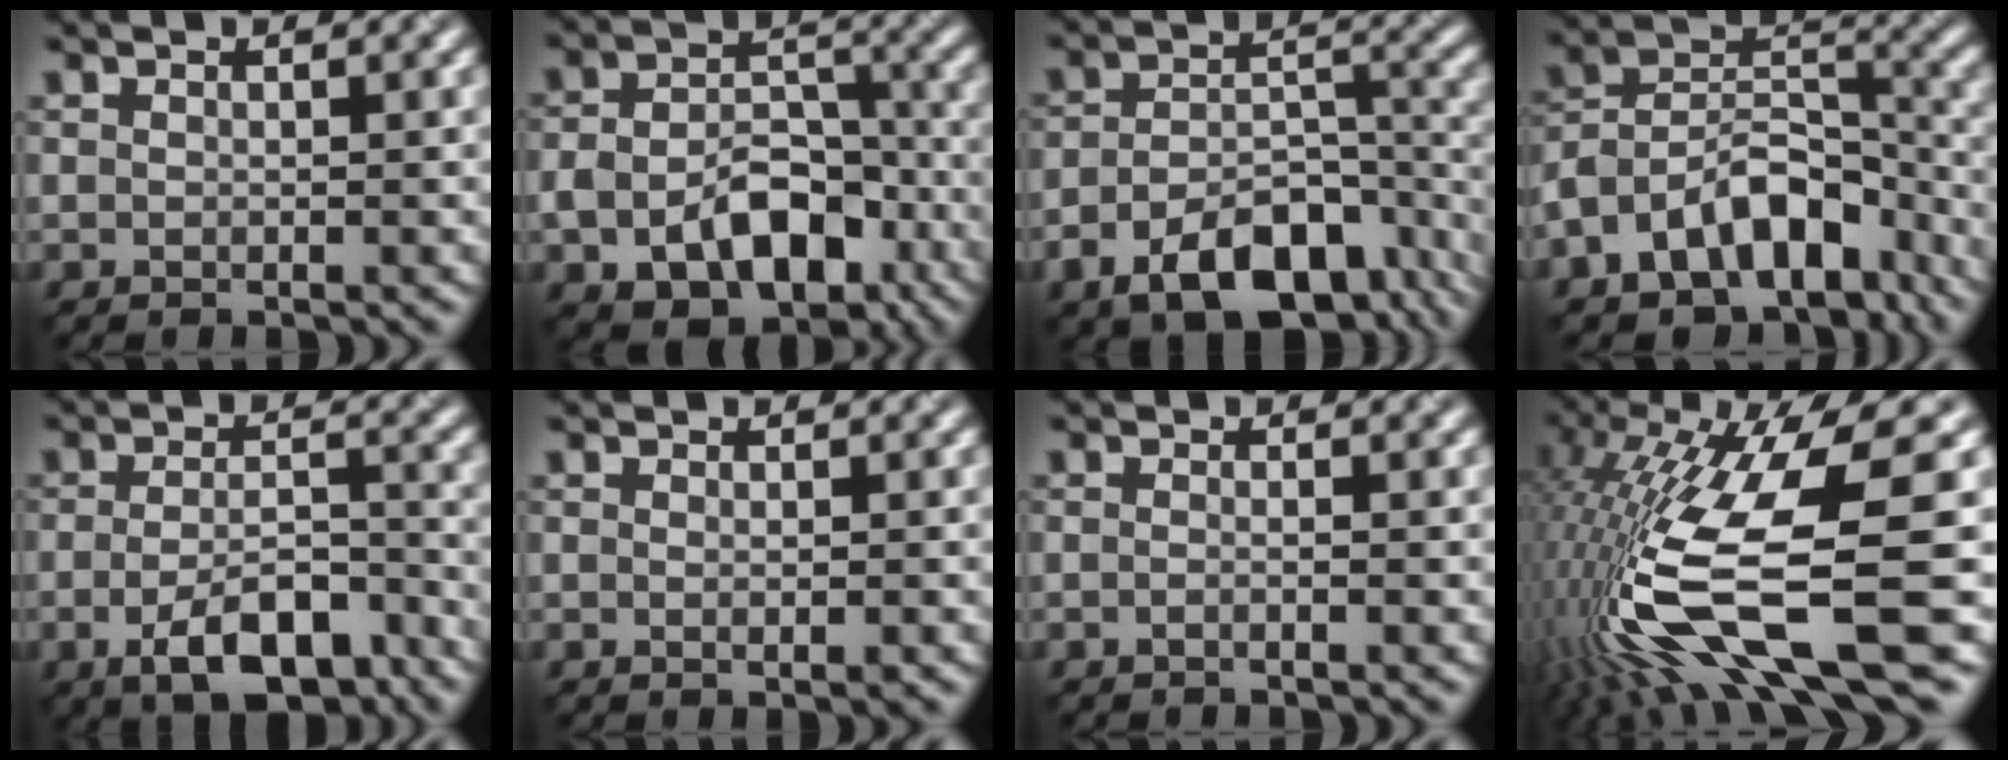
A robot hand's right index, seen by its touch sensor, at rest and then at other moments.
{"total": 9.4, "force": [-4.6, 5.7, 5.9], "torque": [-0.109, -0.007, -0.053]}
{"total": 9.8, "force": [-6.3, 4.6, 6.0], "torque": [-0.105, -0.003, -0.084]}
{"total": 10.8, "force": [-7.2, 5.8, 5.7], "torque": [-0.095, 0.023, -0.128]}
{"total": 6.0, "force": [-3.8, 1.8, 4.4], "torque": [-0.084, 0.002, -0.052]}
{"total": 0.5, "force": [-0.4, -0.2, 0.3], "torque": [-0.006, 0.001, 0.000]}
{"total": 1.2, "force": [-0.8, 0.4, 0.7], "torque": [-0.002, -0.005, -0.023]}
{"total": 14.3, "force": [-5.0, 3.1, 13.0], "torque": [-0.275, 0.003, -0.064]}